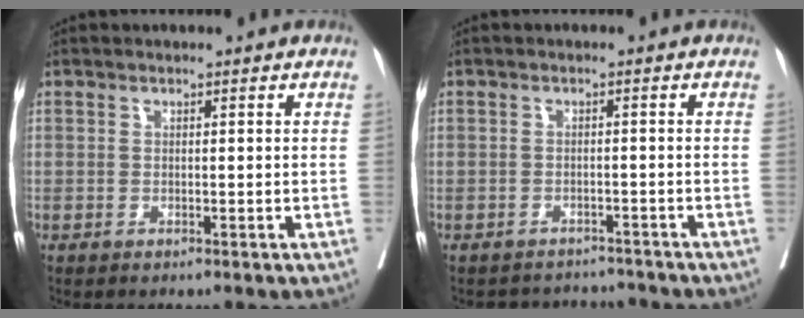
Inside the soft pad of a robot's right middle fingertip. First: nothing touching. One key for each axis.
{"total": 4.7, "fx": -4.4, "fy": 0.9, "fz": -1.0, "tx": 0.017, "ty": 0.013, "tz": -0.061}